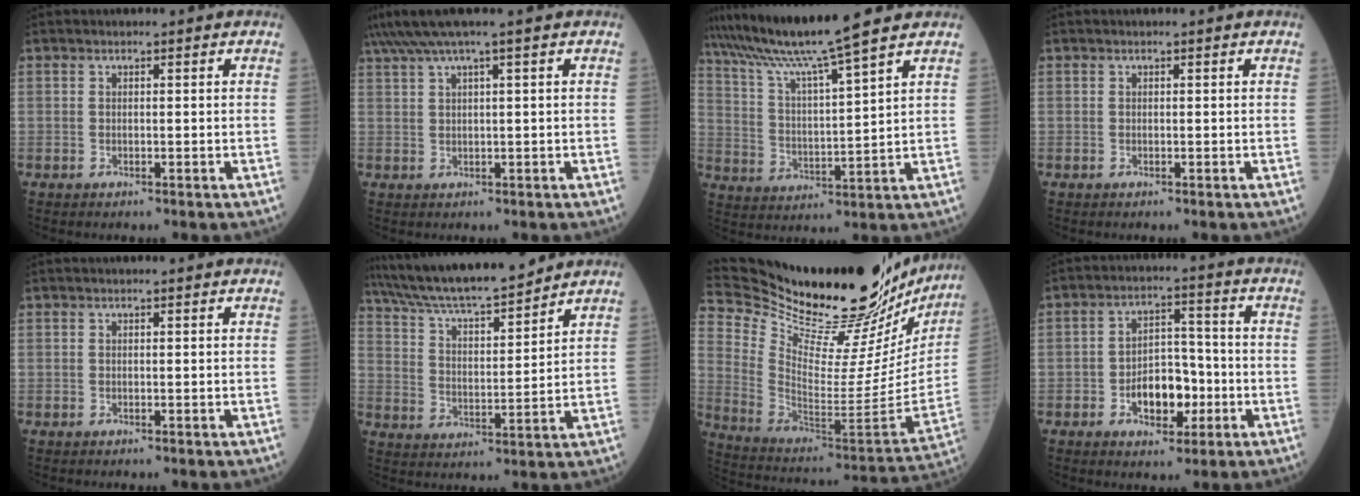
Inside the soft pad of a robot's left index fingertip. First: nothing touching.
{"total": 5.0, "force": [3.5, -1.1, 3.5], "torque": [-0.071, 0.027, 0.068]}
{"total": 11.6, "force": [9.9, -1.9, 5.7], "torque": [-0.111, 0.006, 0.183]}
{"total": 0.0}
{"total": 0.0}
{"total": 15.7, "force": [14.2, 1.4, 6.5], "torque": [-0.123, 0.010, 0.245]}
{"total": 35.1, "force": [31.2, 6.1, 15.0], "torque": [-0.259, -0.101, 0.435]}
{"total": 8.0, "force": [-2.7, 4.5, 6.0], "torque": [-0.103, 0.014, -0.044]}